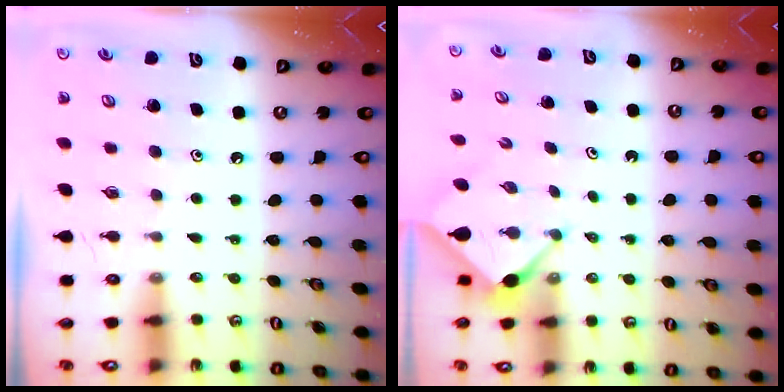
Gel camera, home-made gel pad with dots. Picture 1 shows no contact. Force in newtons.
{"total": 3.0, "press": 2.9, "slide": 0.3}